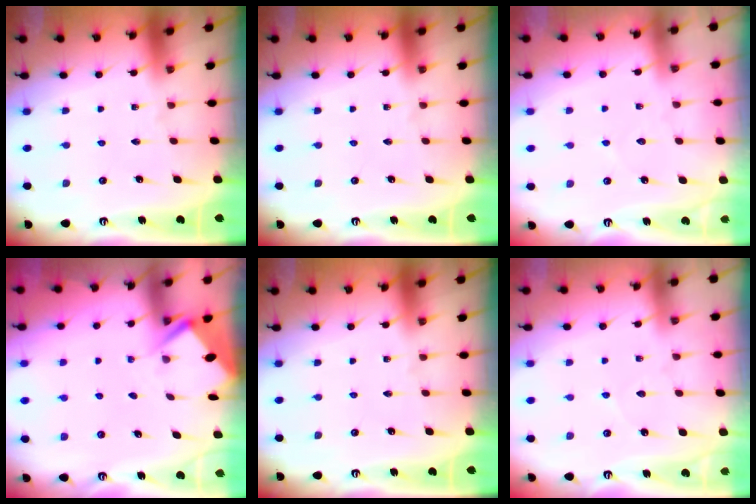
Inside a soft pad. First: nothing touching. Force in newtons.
{"total": 0.0}
{"total": 2.5, "press": 2.5, "slide": 0.3}
{"total": 2.9, "press": 2.9, "slide": 0.3}
{"total": 0.0}
{"total": 5.3, "press": 5.3, "slide": 0.6}